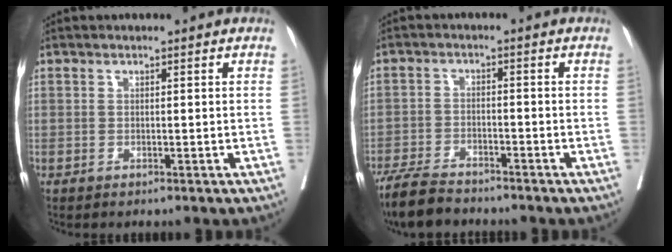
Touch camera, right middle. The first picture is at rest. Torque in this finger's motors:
{"motor_torque": [0.60, -0.62, 0.11, 0.04]}